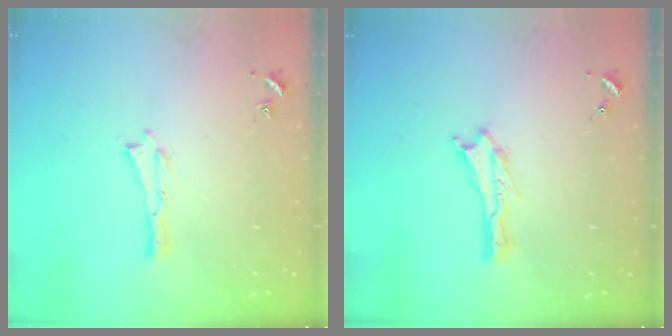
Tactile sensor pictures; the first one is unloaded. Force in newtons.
{"total": 0.0}